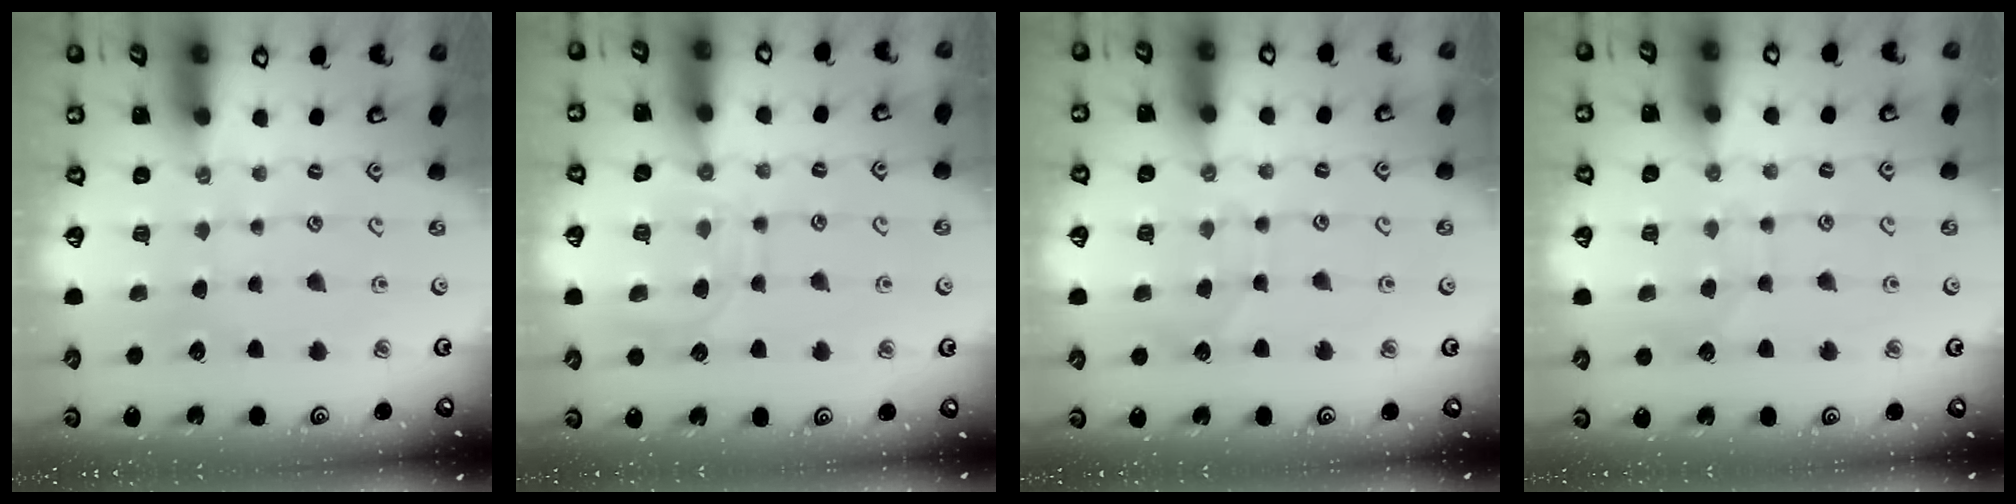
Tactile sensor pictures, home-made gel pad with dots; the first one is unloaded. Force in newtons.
{"total": 11.7, "press": 11.6, "slide": 1.0}
{"total": 5.2, "press": 5.2, "slide": 0.4}
{"total": 5.8, "press": 5.8, "slide": 0.5}